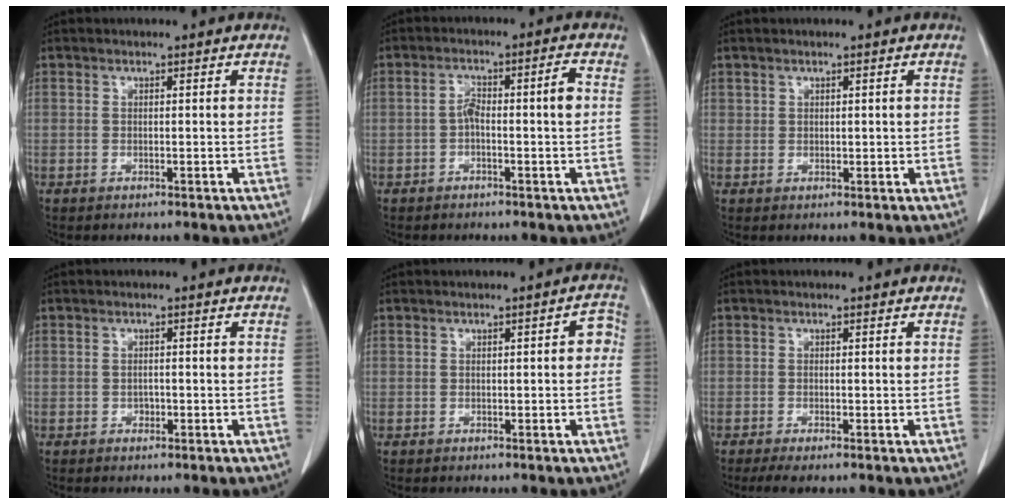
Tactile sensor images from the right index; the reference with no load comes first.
{"total": 4.5, "force": [-0.6, 0.7, 4.4], "torque": [-0.079, 0.022, -0.009]}
{"total": 1.0, "force": [0.5, 0.8, 0.4], "torque": [0.000, -0.002, 0.010]}
{"total": 0.9, "force": [-0.3, 0.7, 0.5], "torque": [-0.007, 0.003, -0.004]}
{"total": 3.0, "force": [0.3, 1.2, 2.7], "torque": [-0.021, 0.016, 0.000]}
{"total": 2.1, "force": [-1.0, 0.5, 1.8], "torque": [-0.037, -0.005, -0.017]}